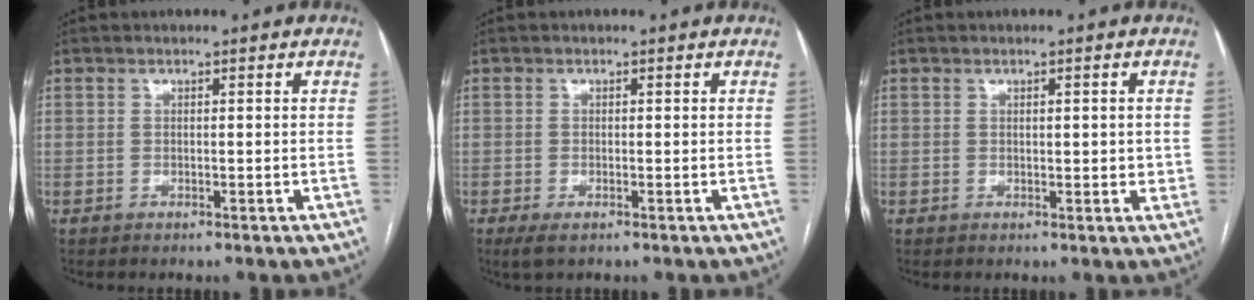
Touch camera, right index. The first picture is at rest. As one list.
[{"total": 2.1, "force": [-1.1, 0.7, 1.6], "torque": [-0.029, -0.003, -0.016]}, {"total": 2.5, "force": [0.4, 0.9, 2.2], "torque": [-0.032, -0.002, 0.005]}]